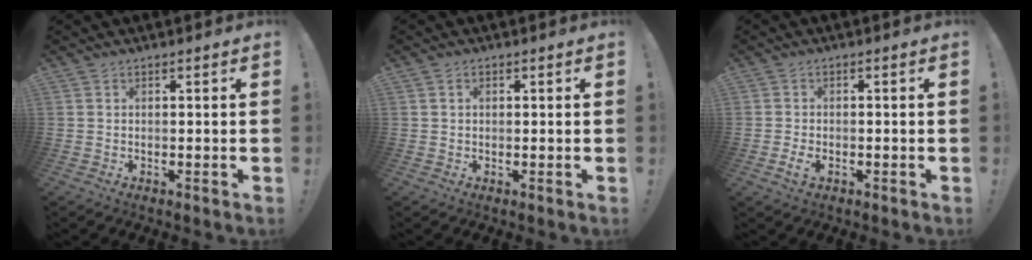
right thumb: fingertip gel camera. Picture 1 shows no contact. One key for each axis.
{"total": 0.9, "fx": 0.2, "fy": 0.8, "fz": 0.4, "tx": -0.009, "ty": 0.005, "tz": 0.003}
{"total": 3.1, "fx": -1.7, "fy": 1.5, "fz": 2.2, "tx": -0.043, "ty": 0.009, "tz": -0.028}